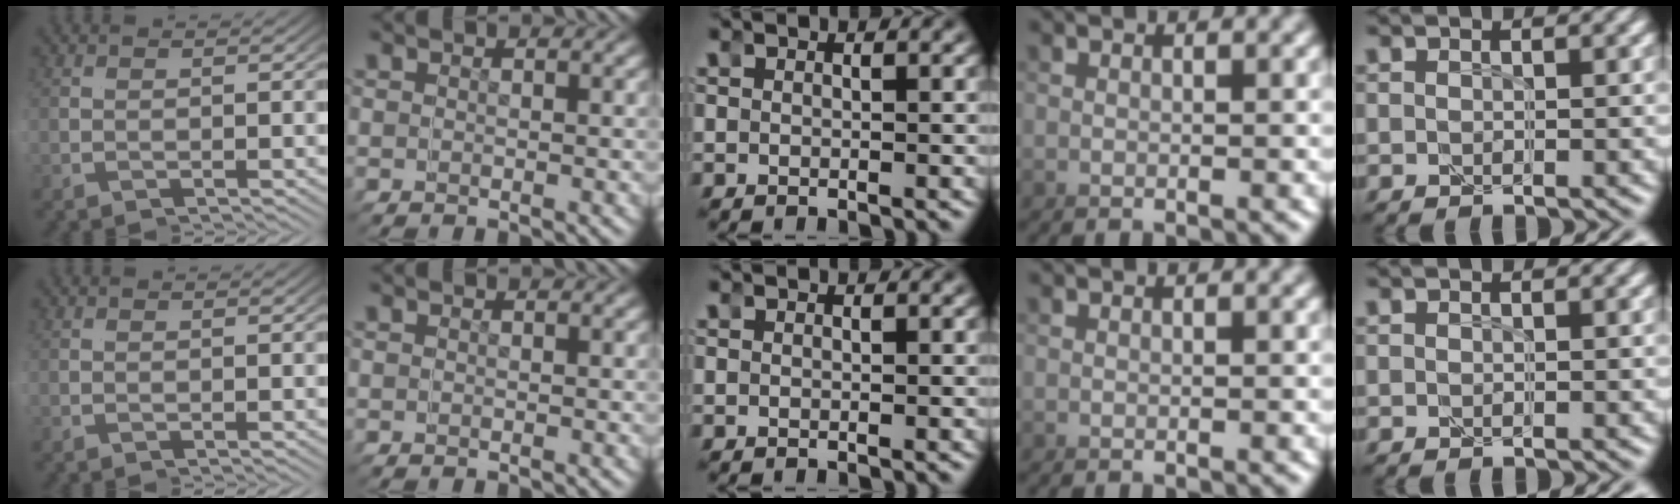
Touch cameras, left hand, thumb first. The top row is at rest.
{"ring": {"total": 4.5, "force": [1.3, -3.2, -3.0], "torque": [0.048, 0.021, 0.010]}}